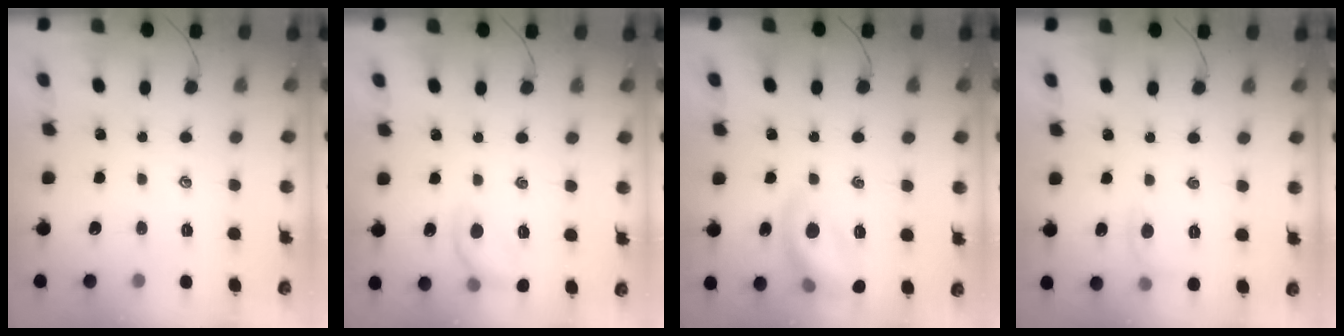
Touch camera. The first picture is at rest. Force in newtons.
{"total": 9.6, "press": 9.6, "slide": 0.4}
{"total": 12.6, "press": 12.5, "slide": 1.4}
{"total": 6.3, "press": 6.2, "slide": 1.3}